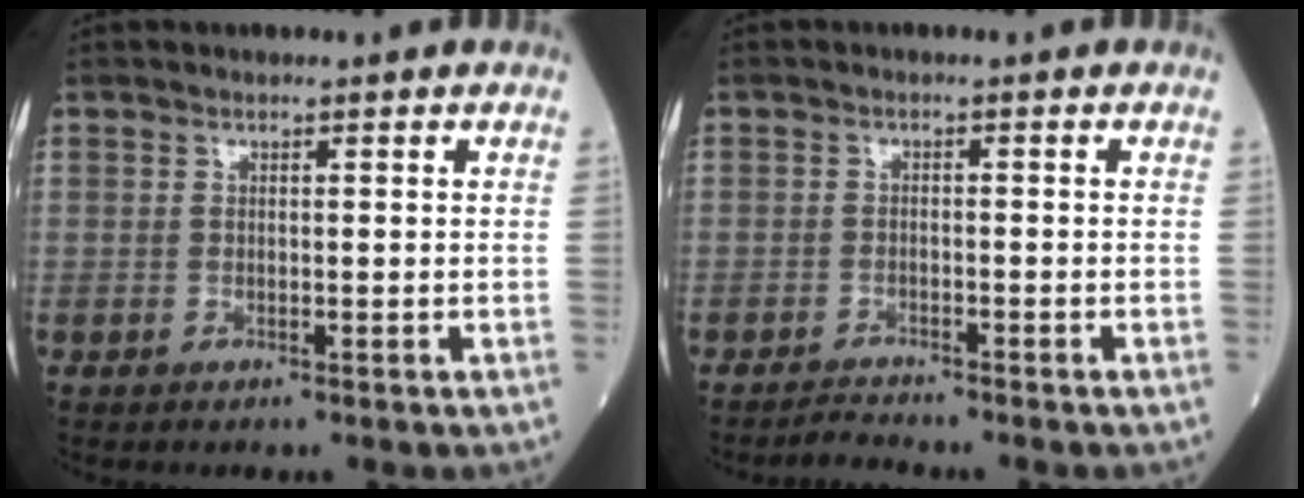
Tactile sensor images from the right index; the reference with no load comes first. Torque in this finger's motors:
{"motor_torque": [-0.98, -0.70, -0.42, -0.14]}